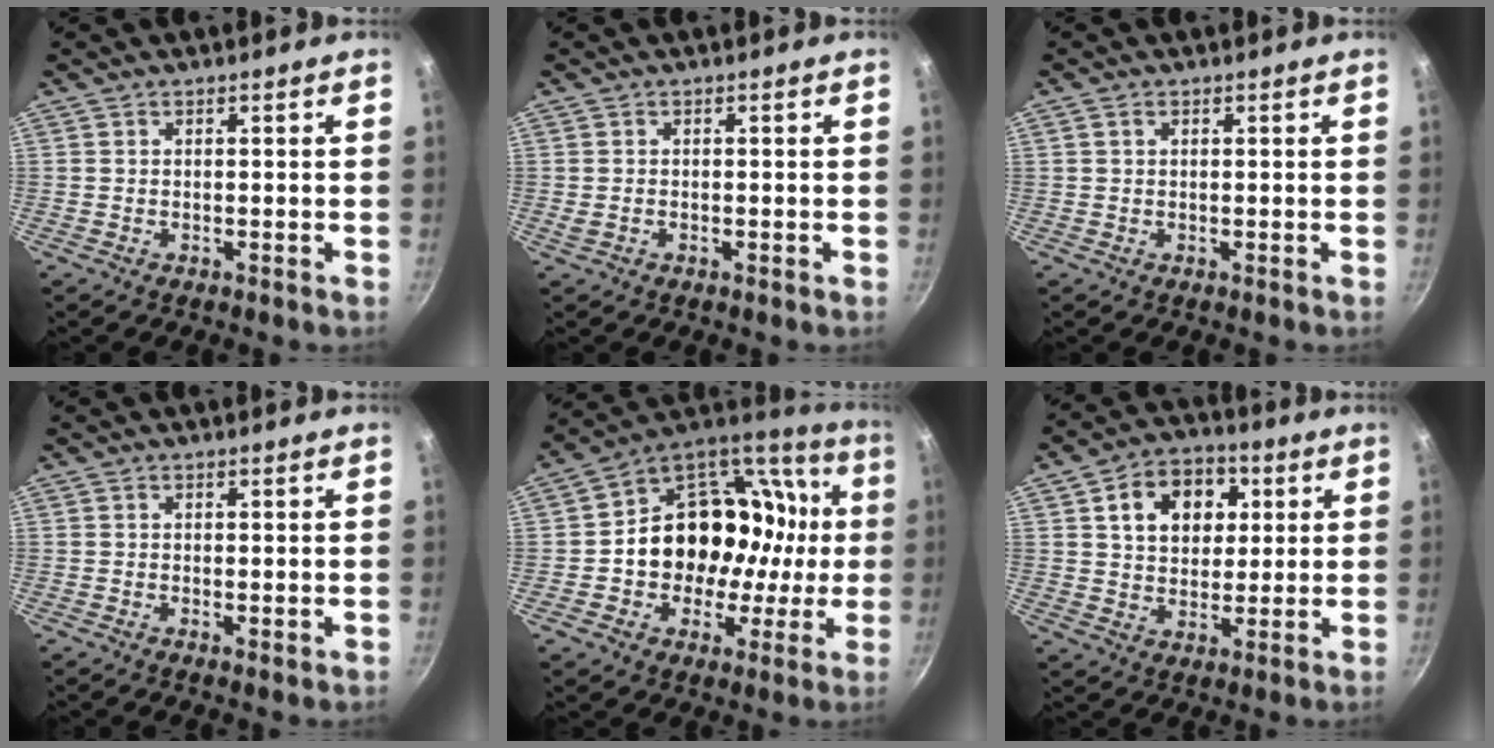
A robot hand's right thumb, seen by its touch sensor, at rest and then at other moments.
{"total": 1.3, "force": [-0.3, 0.9, 0.8], "torque": [-0.015, 0.001, -0.005]}
{"total": 1.1, "force": [0.4, 0.7, 0.7], "torque": [-0.011, 0.002, 0.007]}
{"total": 1.0, "force": [0.1, 0.5, 0.9], "torque": [-0.014, -0.002, 0.000]}
{"total": 24.1, "force": [0.4, 19.1, 14.6], "torque": [-0.192, 0.054, 0.013]}
{"total": 12.8, "force": [3.8, 9.5, 7.7], "torque": [-0.089, 0.003, 0.056]}